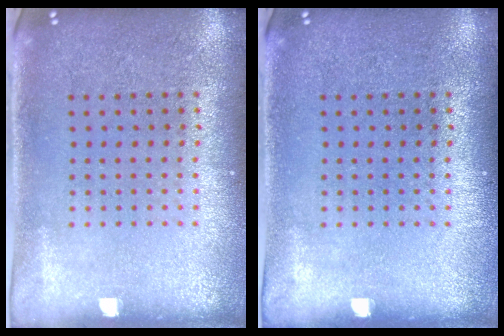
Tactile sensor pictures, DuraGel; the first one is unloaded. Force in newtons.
{"total": 0.0}